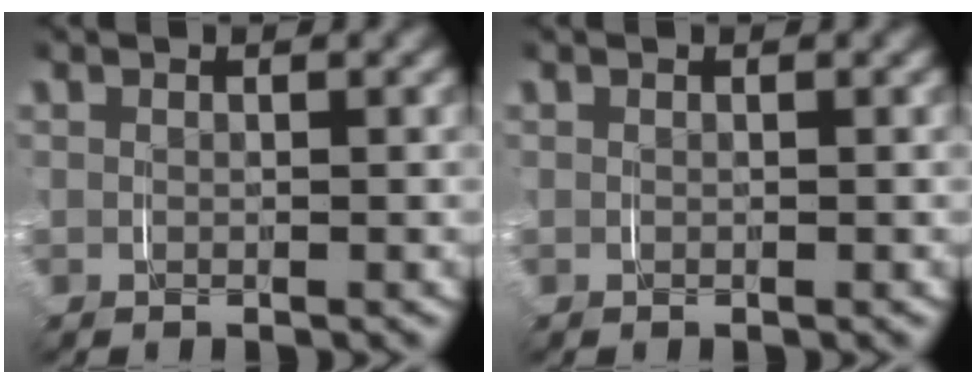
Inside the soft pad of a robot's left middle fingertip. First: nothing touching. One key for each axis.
{"total": 0.0}